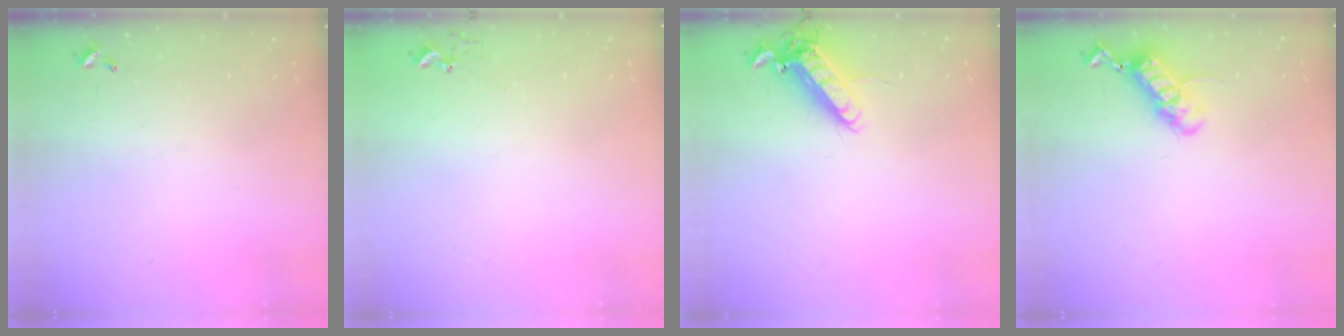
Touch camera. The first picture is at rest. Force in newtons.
{"total": 3.7, "press": 3.6, "slide": 0.5}
{"total": 13.2, "press": 13.0, "slide": 2.1}
{"total": 12.7, "press": 12.6, "slide": 1.6}